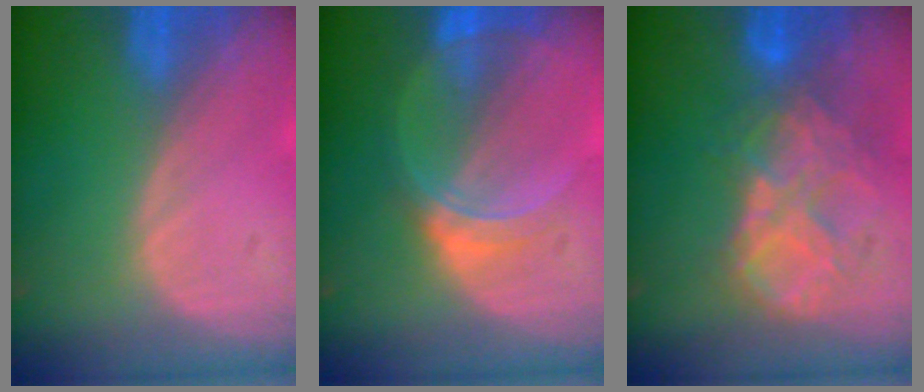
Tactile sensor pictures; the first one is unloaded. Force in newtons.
{"total": 6.5, "press": 5.7, "slide": 3.1}
{"total": 9.2, "press": 7.8, "slide": 4.9}